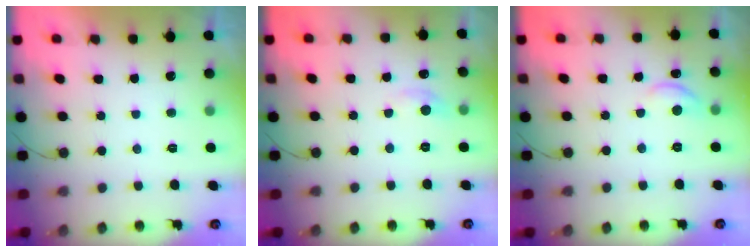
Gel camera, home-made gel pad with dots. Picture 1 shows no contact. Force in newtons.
{"total": 5.0, "press": 4.9, "slide": 0.6}
{"total": 8.1, "press": 8.0, "slide": 0.7}